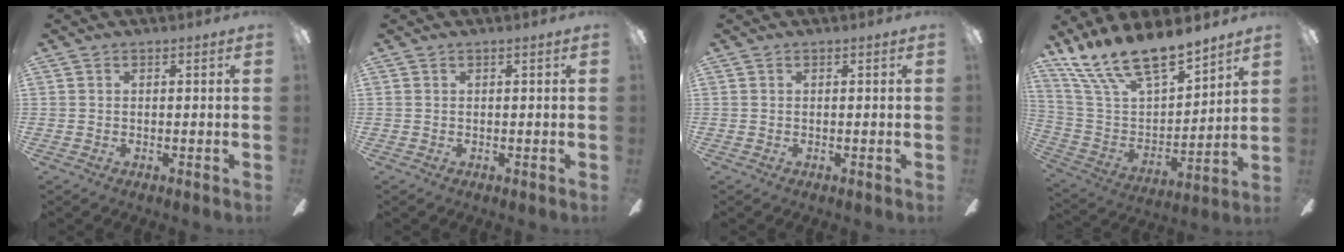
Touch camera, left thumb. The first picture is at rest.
{"total": 0.0}
{"total": 0.0}
{"total": 17.1, "force": [14.8, 4.6, 7.2], "torque": [-0.164, -0.100, 0.270]}